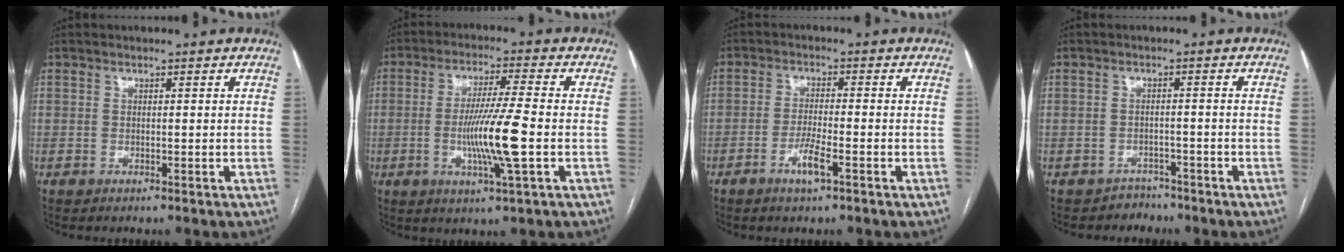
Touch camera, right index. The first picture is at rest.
{"total": 10.1, "force": [-1.9, -0.5, 9.9], "torque": [-0.188, -0.012, -0.038]}
{"total": 4.0, "force": [-2.1, 0.3, 3.4], "torque": [-0.065, -0.003, -0.042]}
{"total": 2.7, "force": [-2.1, 1.4, -1.0], "torque": [0.019, 0.007, -0.034]}